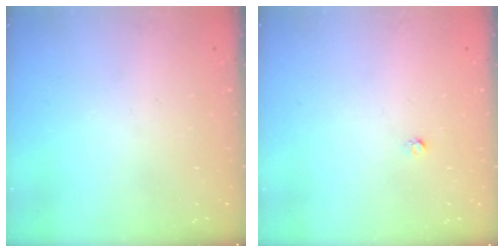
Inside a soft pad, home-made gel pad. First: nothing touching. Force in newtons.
{"total": 1.6, "press": 1.5, "slide": 0.1}